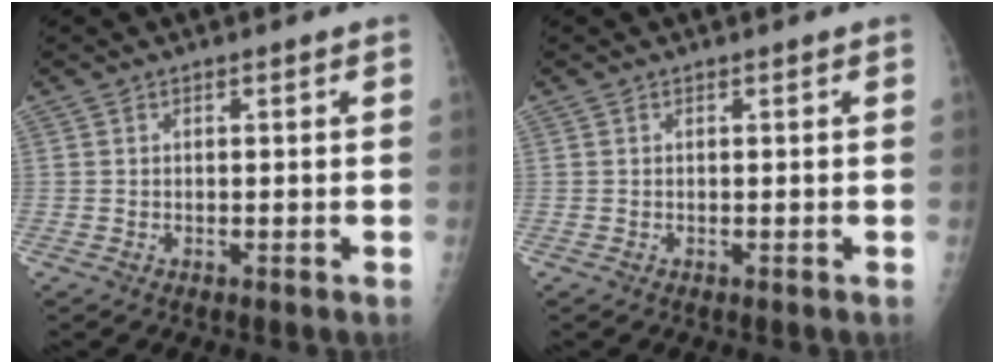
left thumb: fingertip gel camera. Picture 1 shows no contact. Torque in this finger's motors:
{"motor_torque": [0.00, 0.00, -0.03, -0.03, 0.00]}